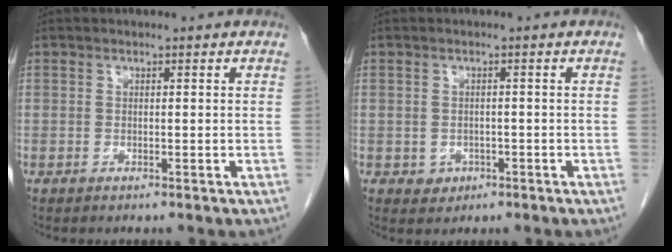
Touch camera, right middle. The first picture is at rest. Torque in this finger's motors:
{"motor_torque": [0.53, -0.12, -0.04, -0.01]}